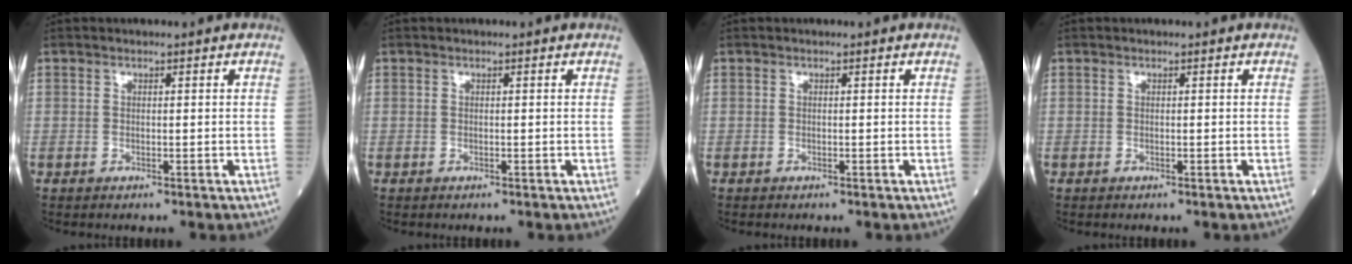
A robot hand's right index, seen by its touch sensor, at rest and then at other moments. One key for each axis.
{"total": 0.0}
{"total": 0.0}
{"total": 0.0}